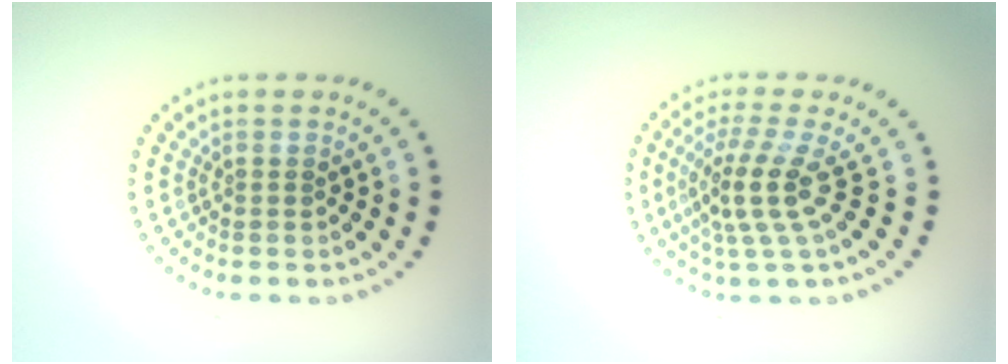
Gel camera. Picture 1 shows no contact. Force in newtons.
{"total": 4.0, "press": 2.9, "slide": 2.8}